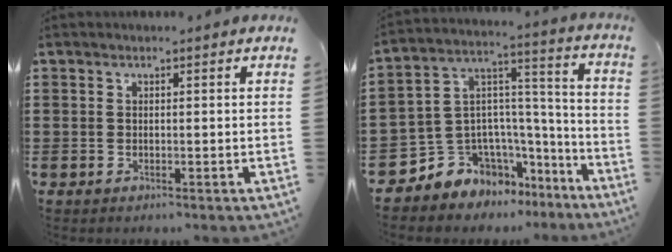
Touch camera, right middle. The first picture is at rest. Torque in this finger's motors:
{"motor_torque": [2.14, 0.00, 0.45, 0.05]}